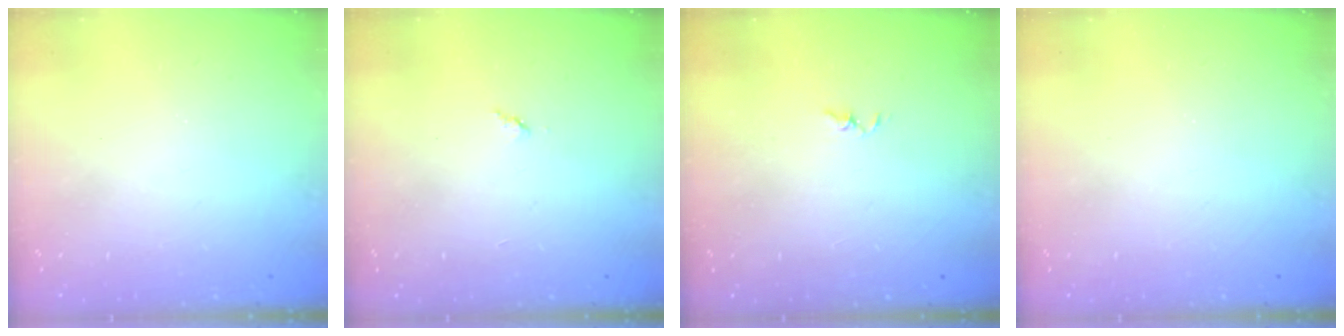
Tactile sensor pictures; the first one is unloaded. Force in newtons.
{"total": 3.5, "press": 3.4, "slide": 0.4}
{"total": 1.2, "press": 1.1, "slide": 0.2}
{"total": 0.0}